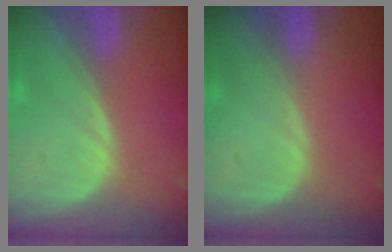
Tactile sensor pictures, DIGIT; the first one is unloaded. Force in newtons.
{"total": 0.0}